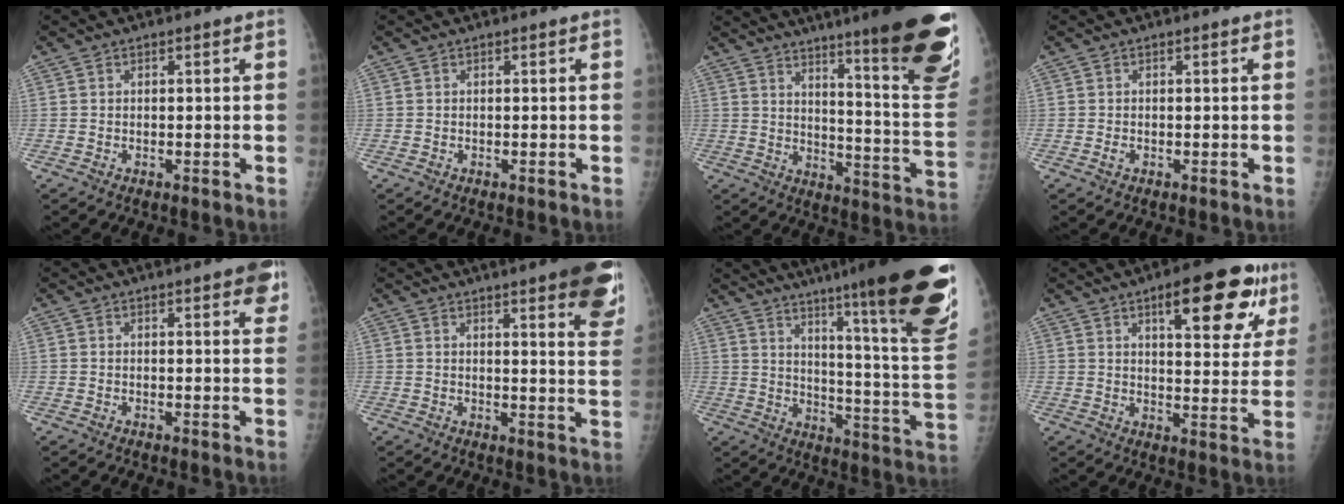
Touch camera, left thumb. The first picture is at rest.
{"total": 0.0}
{"total": 26.1, "force": [17.2, 2.8, 19.5], "torque": [-0.219, -0.106, 0.232]}
{"total": 0.6, "force": [-0.1, 0.4, 0.5], "torque": [-0.008, -0.001, -0.003]}
{"total": 5.8, "force": [3.1, 1.7, 4.6], "torque": [-0.038, -0.008, 0.032]}
{"total": 14.6, "force": [8.9, 2.8, 11.3], "torque": [-0.114, -0.041, 0.097]}
{"total": 30.3, "force": [20.4, 2.2, 22.4], "torque": [-0.264, -0.105, 0.286]}
{"total": 16.1, "force": [8.3, 5.6, 12.5], "torque": [-0.127, -0.027, 0.111]}